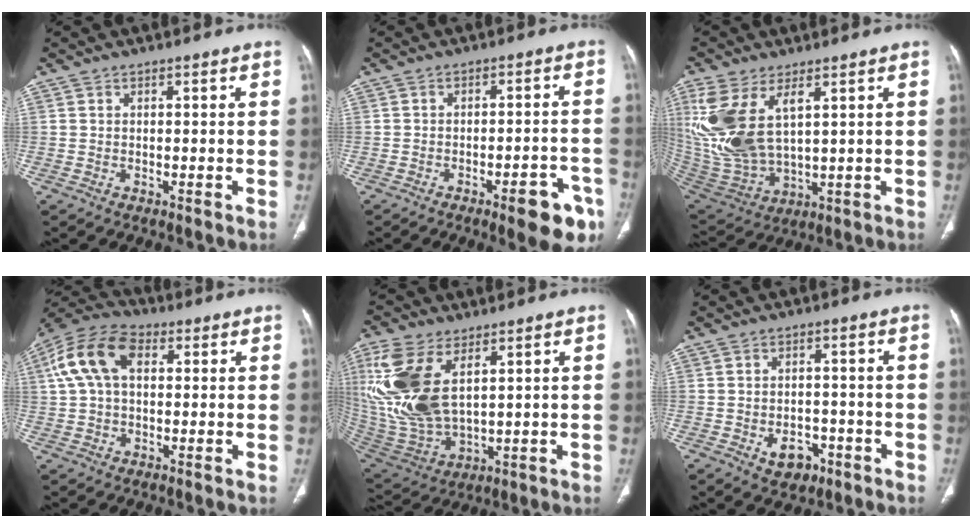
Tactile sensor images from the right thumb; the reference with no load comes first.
{"total": 9.9, "force": [-5.4, 3.1, 7.7], "torque": [-0.077, 0.027, -0.063]}
{"total": 16.3, "force": [5.3, 8.2, 13.1], "torque": [-0.289, -0.016, 0.125]}
{"total": 12.7, "force": [3.2, 8.0, 9.3], "torque": [-0.186, 0.031, 0.054]}
{"total": 19.0, "force": [6.1, 9.9, 14.9], "torque": [-0.335, -0.024, 0.133]}
{"total": 5.5, "force": [-2.4, 3.9, 3.1], "torque": [-0.030, 0.015, -0.027]}